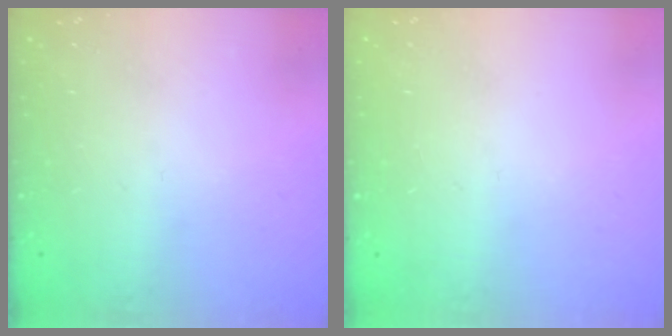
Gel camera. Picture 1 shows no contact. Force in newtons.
{"total": 0.0}